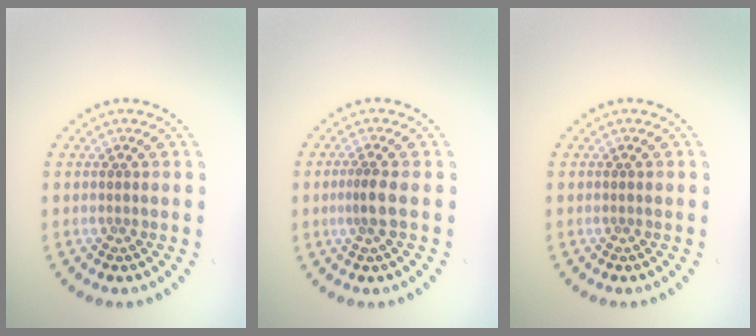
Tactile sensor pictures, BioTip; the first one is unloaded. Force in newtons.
{"total": 2.0, "press": 1.5, "slide": 1.3}
{"total": 0.0}